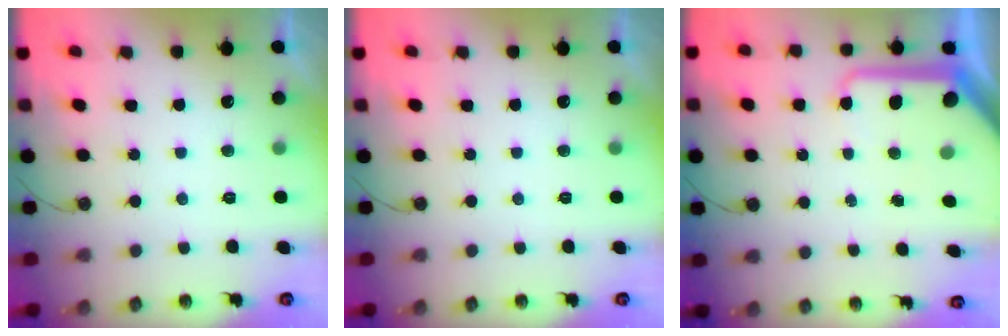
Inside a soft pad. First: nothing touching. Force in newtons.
{"total": 0.0}
{"total": 11.9, "press": 11.9, "slide": 1.4}